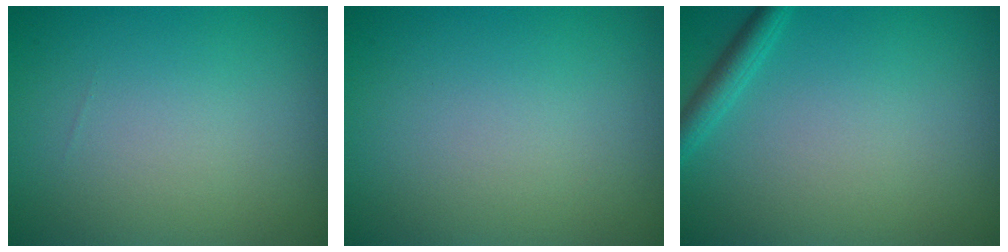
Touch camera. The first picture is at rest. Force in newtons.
{"total": 0.0}
{"total": 1.8, "press": 1.8, "slide": 0.1}